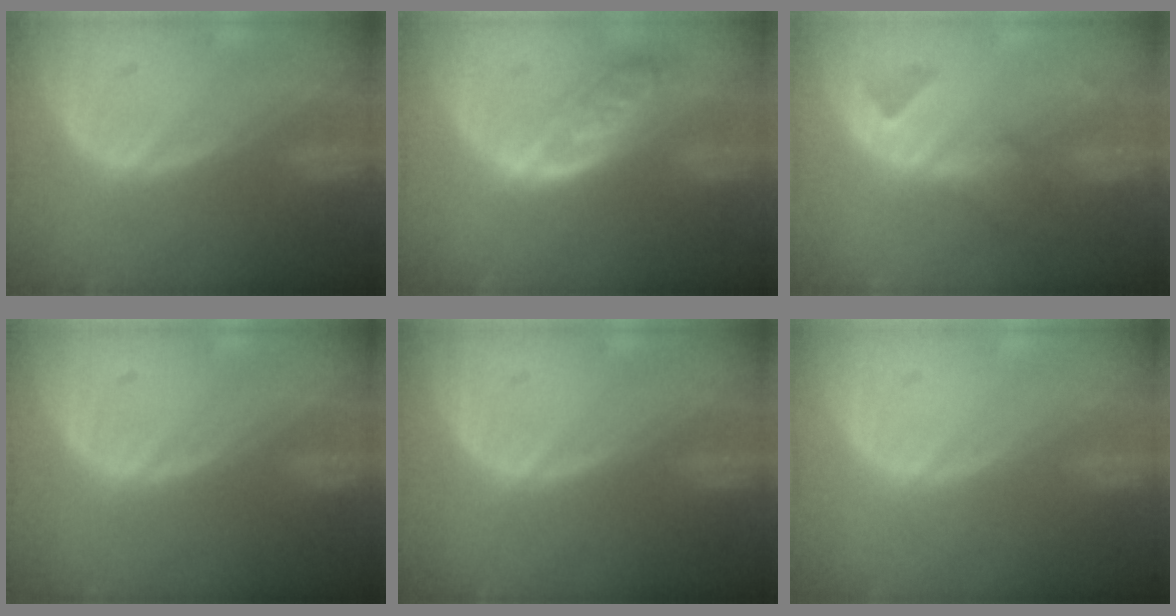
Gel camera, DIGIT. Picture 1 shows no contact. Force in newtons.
{"total": 6.4, "press": 5.8, "slide": 2.8}
{"total": 4.9, "press": 4.3, "slide": 2.3}
{"total": 0.0}
{"total": 0.0}
{"total": 0.0}